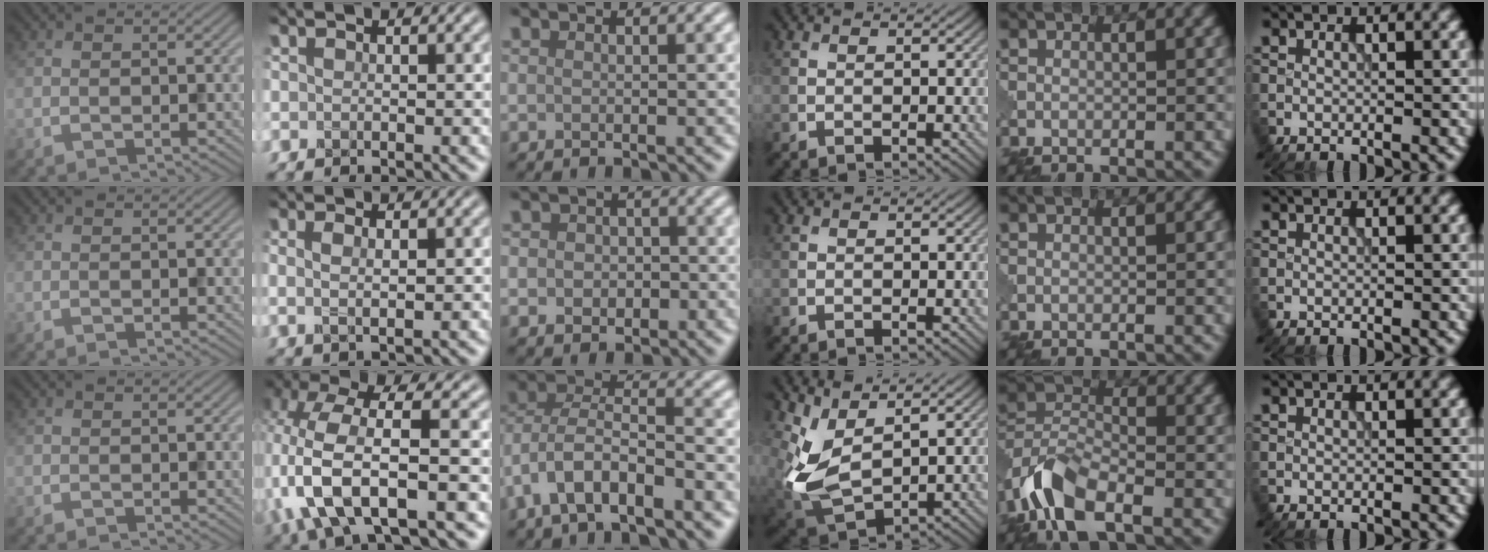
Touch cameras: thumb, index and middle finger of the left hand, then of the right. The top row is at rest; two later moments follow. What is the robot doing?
{"motion": "extract", "object": "pin"}